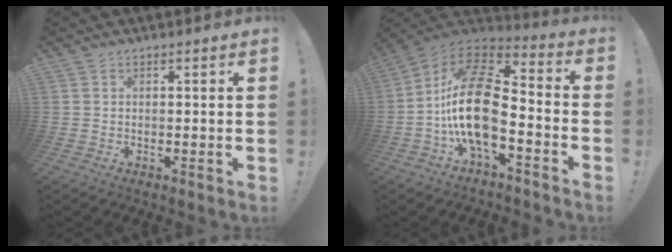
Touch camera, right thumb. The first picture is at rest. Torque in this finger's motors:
{"motor_torque": [2.55, 2.46, 1.55, -1.22, 0.80]}